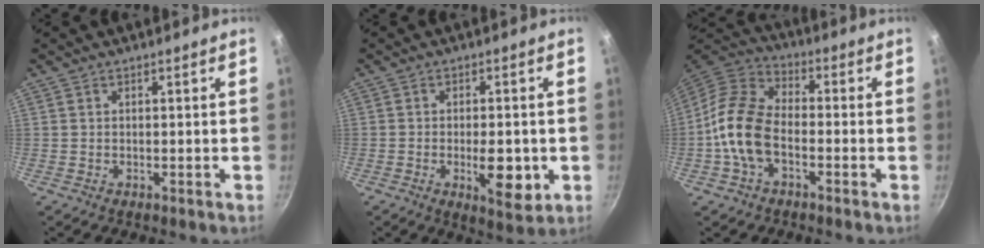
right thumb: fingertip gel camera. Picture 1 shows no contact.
{"total": 8.1, "force": [-1.8, 3.5, 7.1], "torque": [-0.083, -0.006, -0.020]}
{"total": 12.5, "force": [-3.2, 7.5, 9.5], "torque": [-0.166, 0.040, -0.077]}